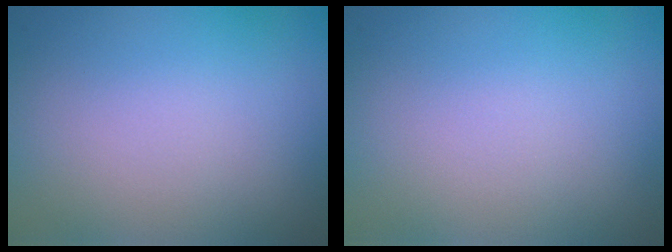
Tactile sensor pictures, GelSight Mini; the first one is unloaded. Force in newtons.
{"total": 0.0}